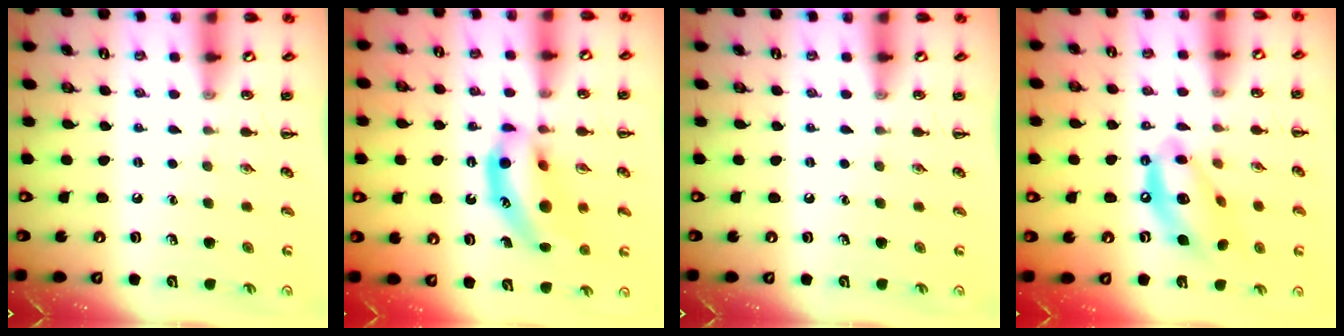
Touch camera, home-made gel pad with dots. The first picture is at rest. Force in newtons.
{"total": 13.0, "press": 12.6, "slide": 3.2}
{"total": 0.0}
{"total": 13.8, "press": 13.3, "slide": 3.7}